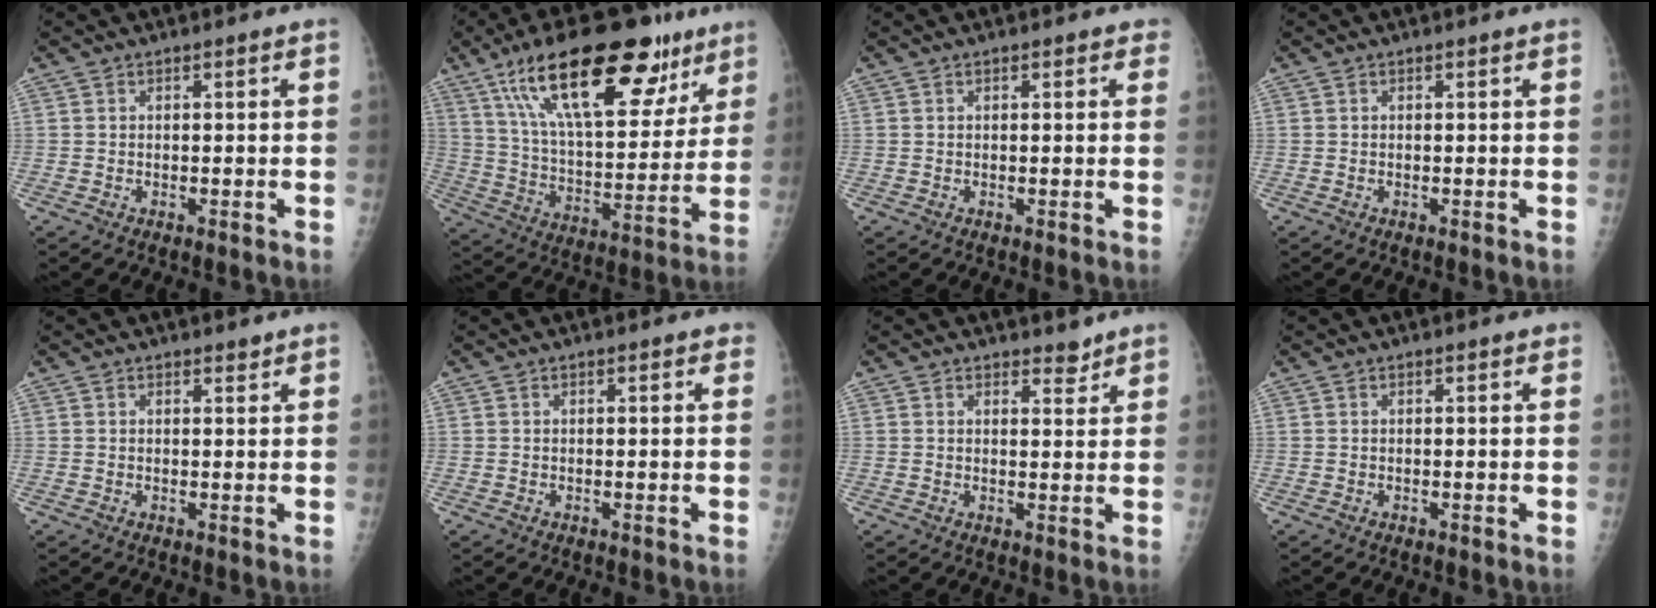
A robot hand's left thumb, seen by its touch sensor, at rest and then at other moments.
{"total": 28.2, "force": [16.1, 11.4, 20.1], "torque": [-0.289, -0.024, 0.266]}
{"total": 1.7, "force": [0.9, 0.9, 1.1], "torque": [-0.003, 0.000, 0.007]}
{"total": 0.0}
{"total": 1.1, "force": [0.9, 0.4, 0.4], "torque": [-0.001, -0.007, 0.013]}
{"total": 1.2, "force": [0.7, 0.5, 0.8], "torque": [-0.008, 0.000, 0.006]}
{"total": 2.7, "force": [2.2, 1.2, 0.8], "torque": [0.005, -0.017, 0.031]}
{"total": 0.8, "force": [0.5, 0.2, 0.6], "torque": [-0.009, 0.000, 0.005]}